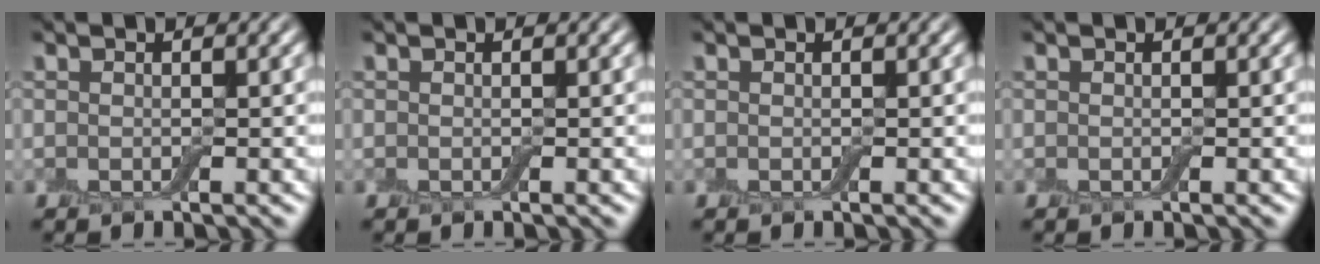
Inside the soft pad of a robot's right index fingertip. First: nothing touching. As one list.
[{"total": 0.0}, {"total": 0.0}, {"total": 0.0}]